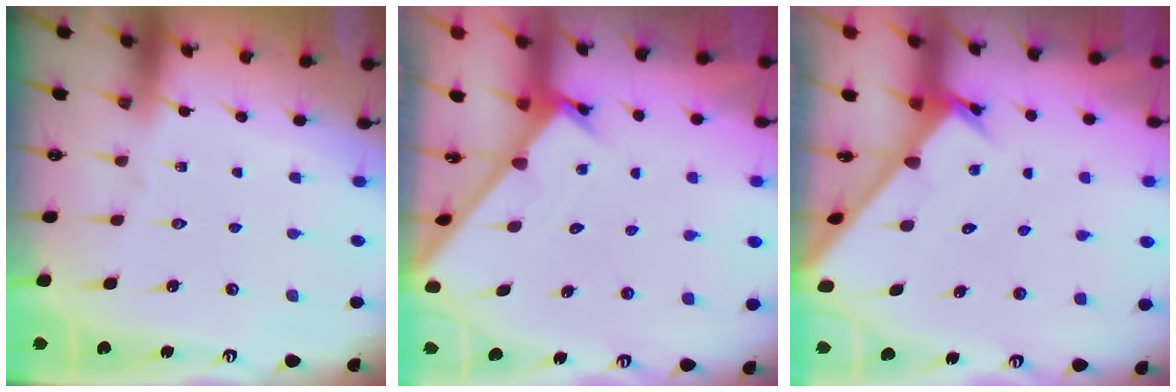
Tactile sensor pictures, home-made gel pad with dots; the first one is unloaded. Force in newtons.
{"total": 1.7, "press": 1.7, "slide": 0.1}
{"total": 2.4, "press": 2.4, "slide": 0.1}